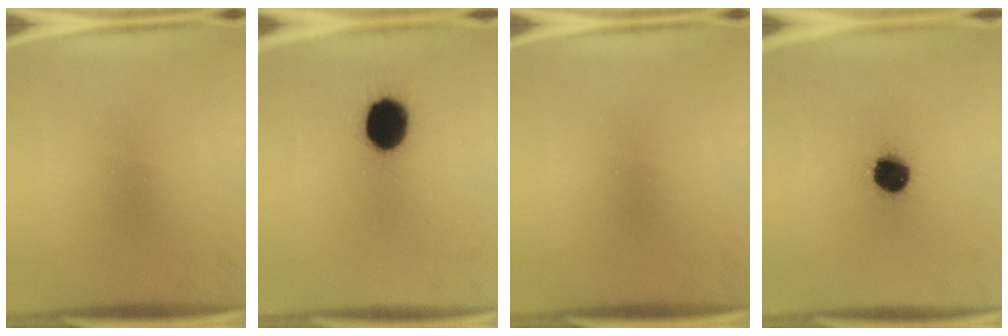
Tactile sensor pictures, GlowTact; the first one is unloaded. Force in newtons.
{"total": 13.9}
{"total": 0.0}
{"total": 10.6}